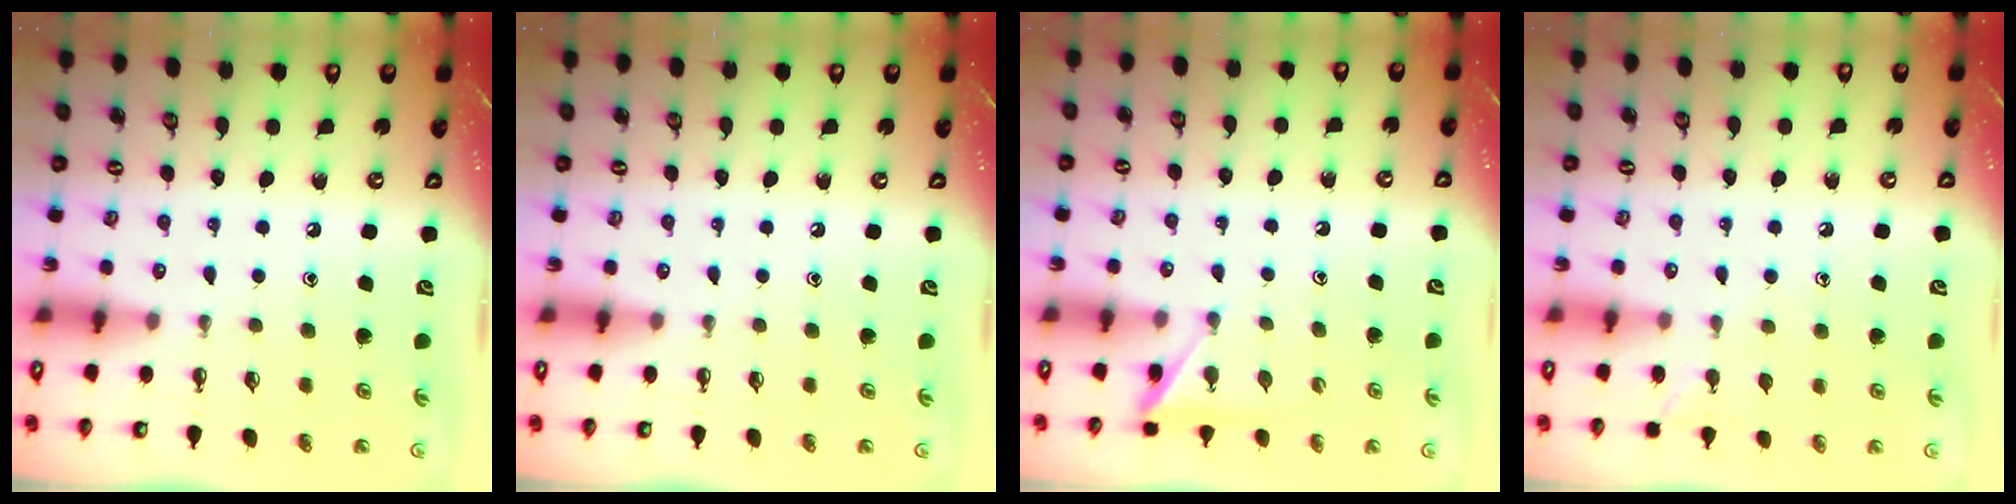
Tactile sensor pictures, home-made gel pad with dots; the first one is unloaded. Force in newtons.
{"total": 0.0}
{"total": 5.7, "press": 5.7, "slide": 0.5}
{"total": 5.6, "press": 5.5, "slide": 0.6}